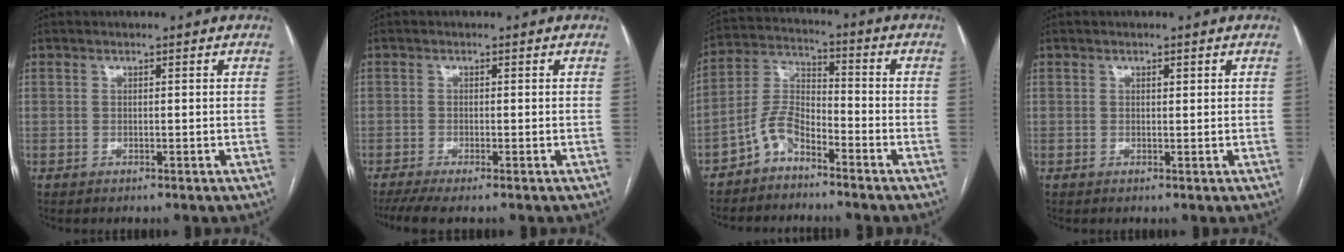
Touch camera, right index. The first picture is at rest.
{"total": 4.3, "force": [-3.2, 0.4, 2.8], "torque": [-0.047, -0.010, -0.058]}
{"total": 6.3, "force": [-4.5, 2.6, 3.6], "torque": [-0.081, 0.012, -0.094]}
{"total": 0.6, "force": [0.3, 0.3, 0.4], "torque": [-0.007, -0.001, 0.003]}